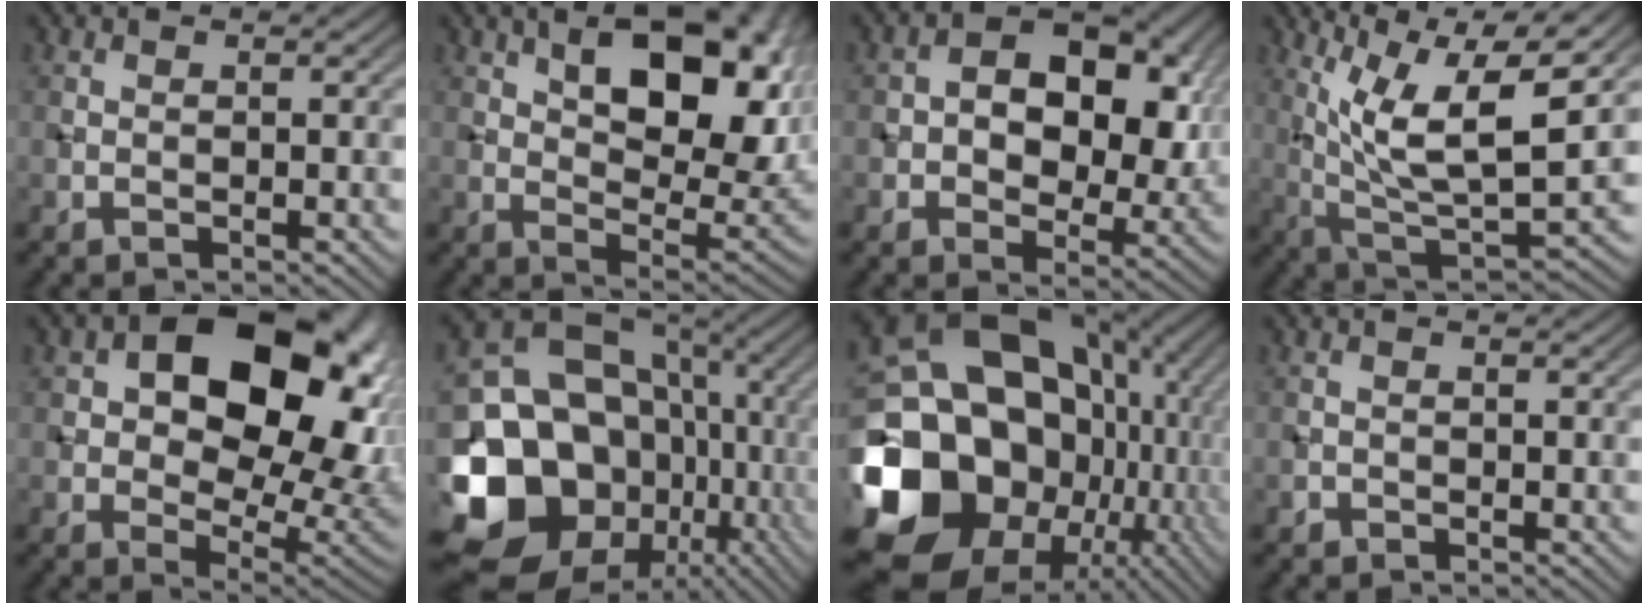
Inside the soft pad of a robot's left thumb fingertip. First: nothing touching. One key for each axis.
{"total": 14.7, "fx": 5.5, "fy": 6.9, "fz": 11.7, "tx": -0.176, "ty": 0.000, "tz": 0.095}
{"total": 11.9, "fx": 2.1, "fy": 7.9, "fz": 8.5, "tx": -0.128, "ty": -0.002, "tz": 0.033}
{"total": 13.5, "fx": 4.9, "fy": 4.3, "fz": 11.9, "tx": -0.231, "ty": 0.001, "tz": 0.096}
{"total": 18.3, "fx": 5.1, "fy": 11.6, "fz": 13.2, "tx": -0.182, "ty": 0.003, "tz": 0.091}
{"total": 22.0, "fx": -5.6, "fy": 18.3, "fz": 10.9, "tx": -0.233, "ty": -0.036, "tz": -0.084}
{"total": 22.3, "fx": -3.1, "fy": 18.2, "fz": 12.6, "tx": -0.294, "ty": -0.043, "tz": -0.029}
{"total": 0.6, "fx": -0.5, "fy": 0.3, "fz": 0.1, "tx": 0.000, "ty": 0.000, "tz": -0.010}